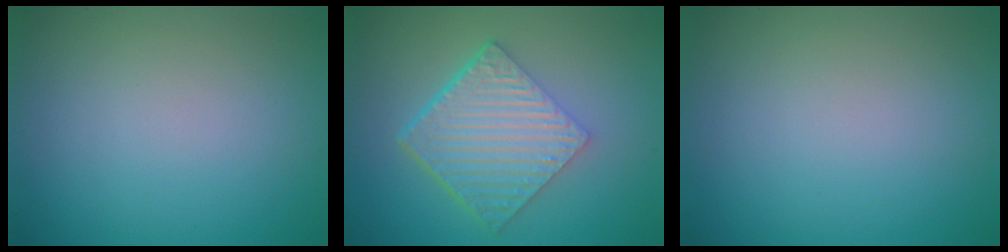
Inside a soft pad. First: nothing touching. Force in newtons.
{"total": 6.4, "press": 4.4, "slide": 4.8}
{"total": 0.0}